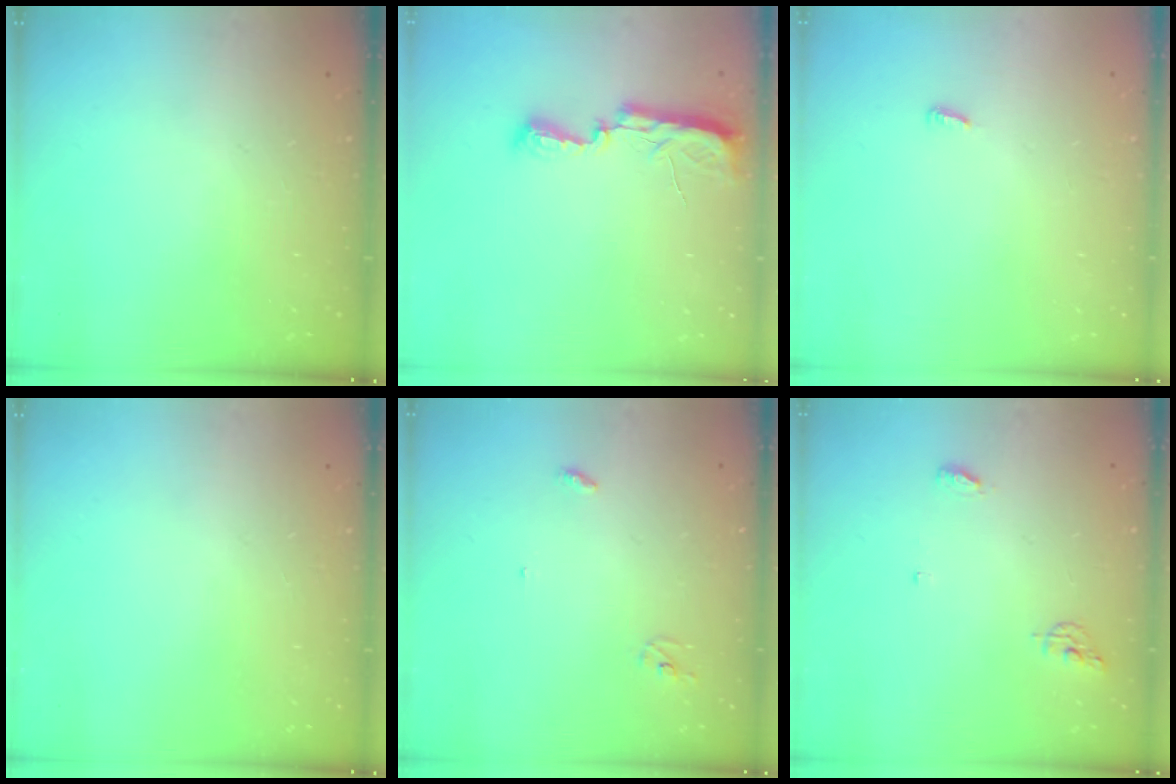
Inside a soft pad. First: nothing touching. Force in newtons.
{"total": 7.7, "press": 7.7, "slide": 0.6}
{"total": 2.6, "press": 2.6, "slide": 0.2}
{"total": 0.0}
{"total": 2.8, "press": 2.8, "slide": 0.2}
{"total": 4.7, "press": 4.7, "slide": 0.4}